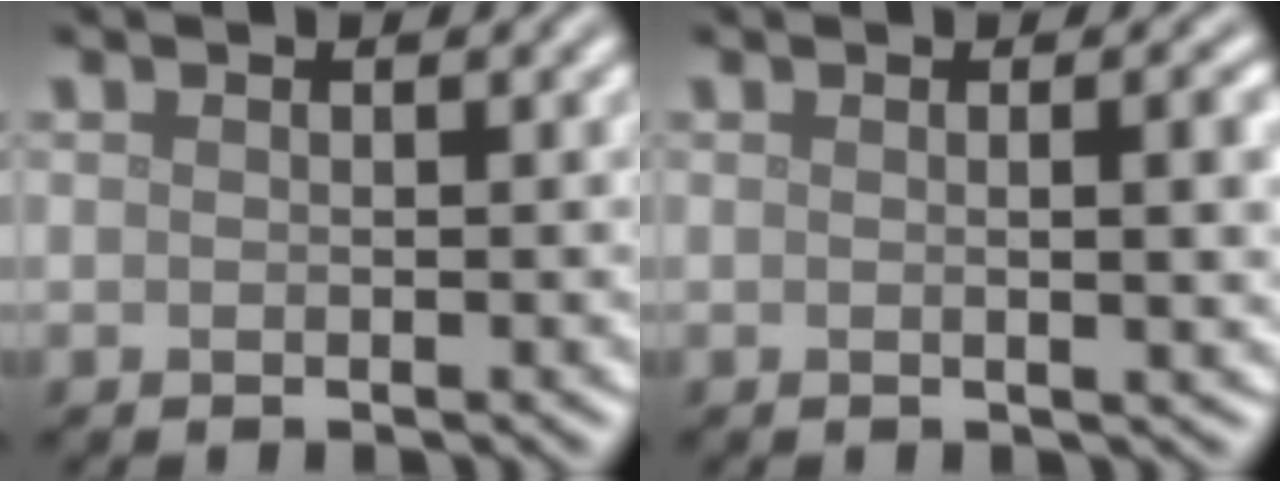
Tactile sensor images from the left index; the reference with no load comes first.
{"total": 3.9, "force": [0.3, 1.2, 3.7], "torque": [-0.038, 0.008, 0.001]}